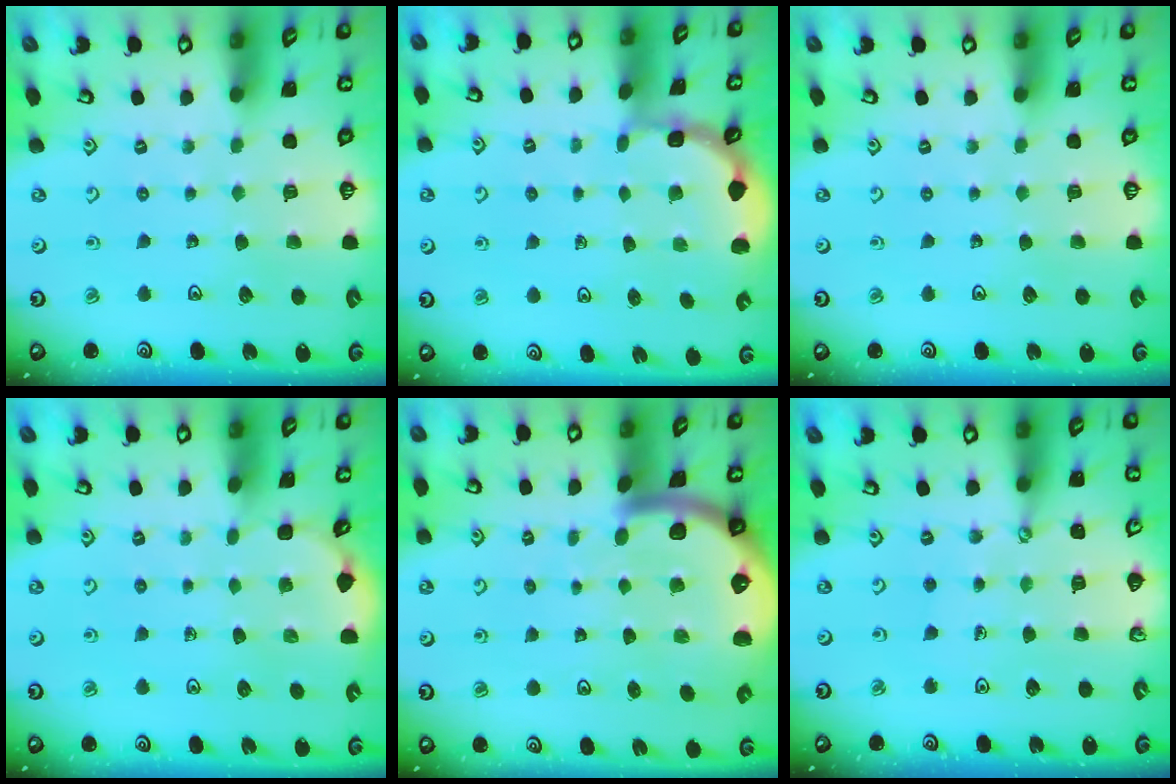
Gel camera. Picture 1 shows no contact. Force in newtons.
{"total": 1.9, "press": 1.9, "slide": 0.1}
{"total": 0.0}
{"total": 2.4, "press": 2.0, "slide": 1.3}
{"total": 5.2, "press": 5.2, "slide": 0.6}
{"total": 2.5, "press": 2.5, "slide": 0.2}